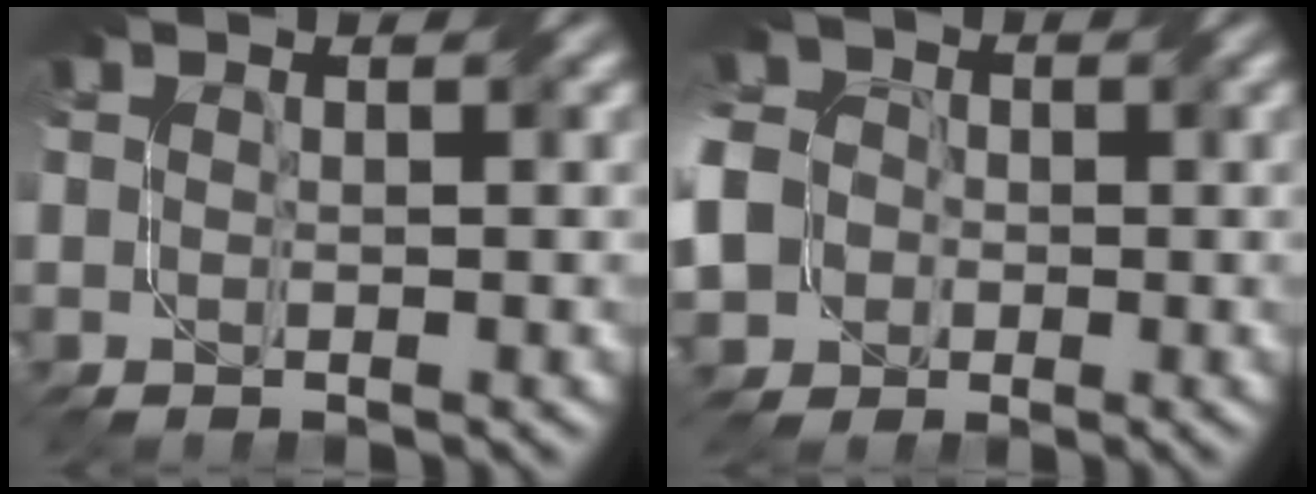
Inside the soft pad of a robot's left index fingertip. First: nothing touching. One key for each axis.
{"total": 10.9, "fx": -2.8, "fy": 9.7, "fz": 4.2, "tx": -0.109, "ty": -0.015, "tz": -0.080}